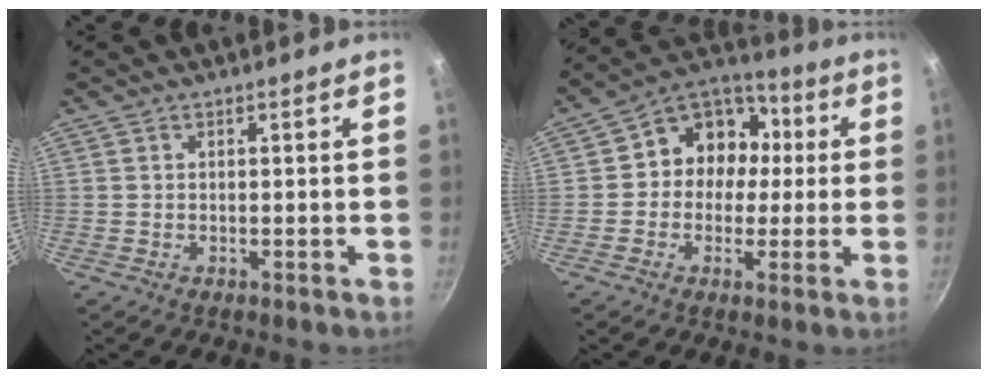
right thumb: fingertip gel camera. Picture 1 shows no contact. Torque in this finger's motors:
{"motor_torque": [-0.11, 0.49, 0.07, 0.12, 0.01]}